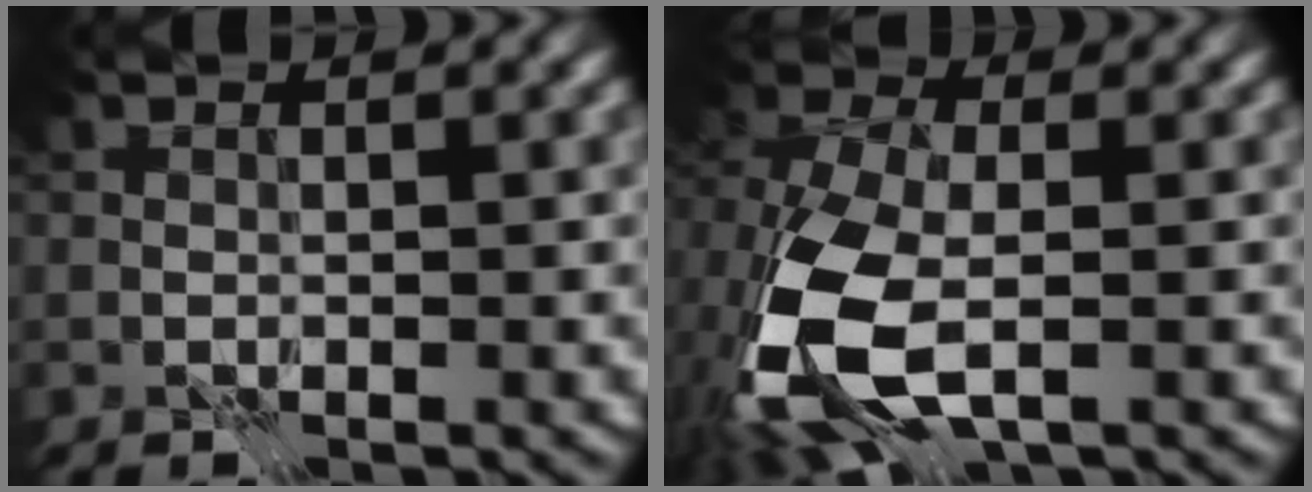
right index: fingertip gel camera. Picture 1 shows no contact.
{"total": 10.3, "force": [-3.2, 5.8, 7.9], "torque": [-0.197, -0.022, -0.066]}